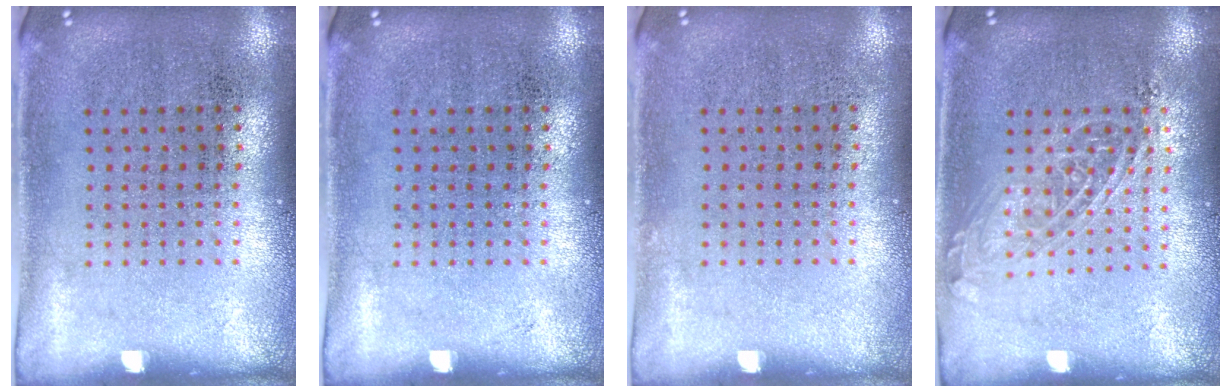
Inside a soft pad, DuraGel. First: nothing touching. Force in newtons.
{"total": 0.0}
{"total": 0.0}
{"total": 1.4, "press": 1.2, "slide": 0.7}